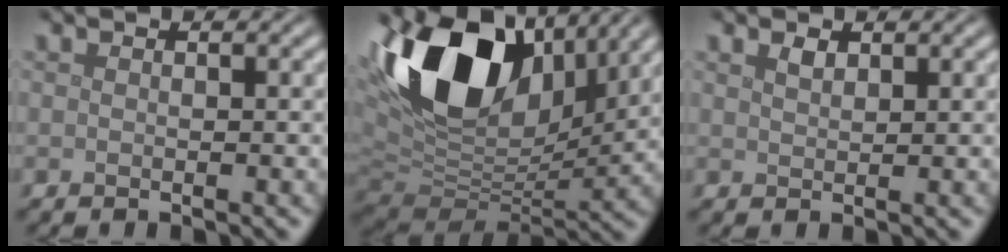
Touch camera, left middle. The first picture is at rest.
{"total": 15.6, "force": [6.4, 9.5, 10.6], "torque": [-0.218, 0.022, 0.117]}
{"total": 1.0, "force": [0.8, 0.4, 0.3], "torque": [-0.008, 0.000, 0.019]}